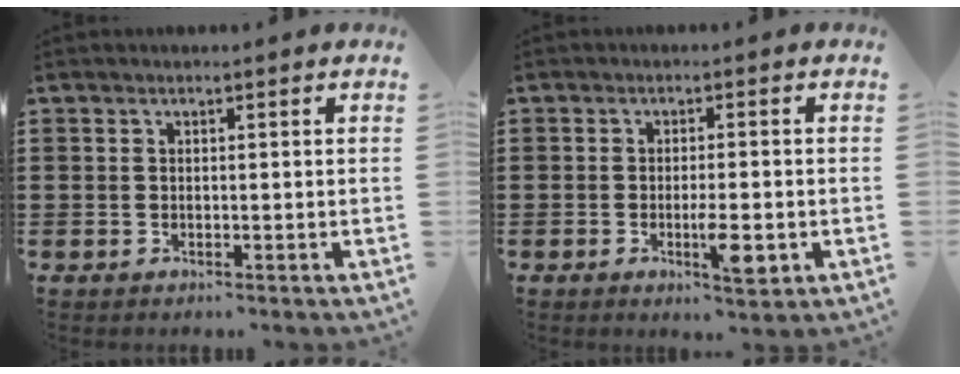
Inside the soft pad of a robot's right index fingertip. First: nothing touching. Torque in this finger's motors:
{"motor_torque": [1.55, 0.59, 0.50, 0.11]}